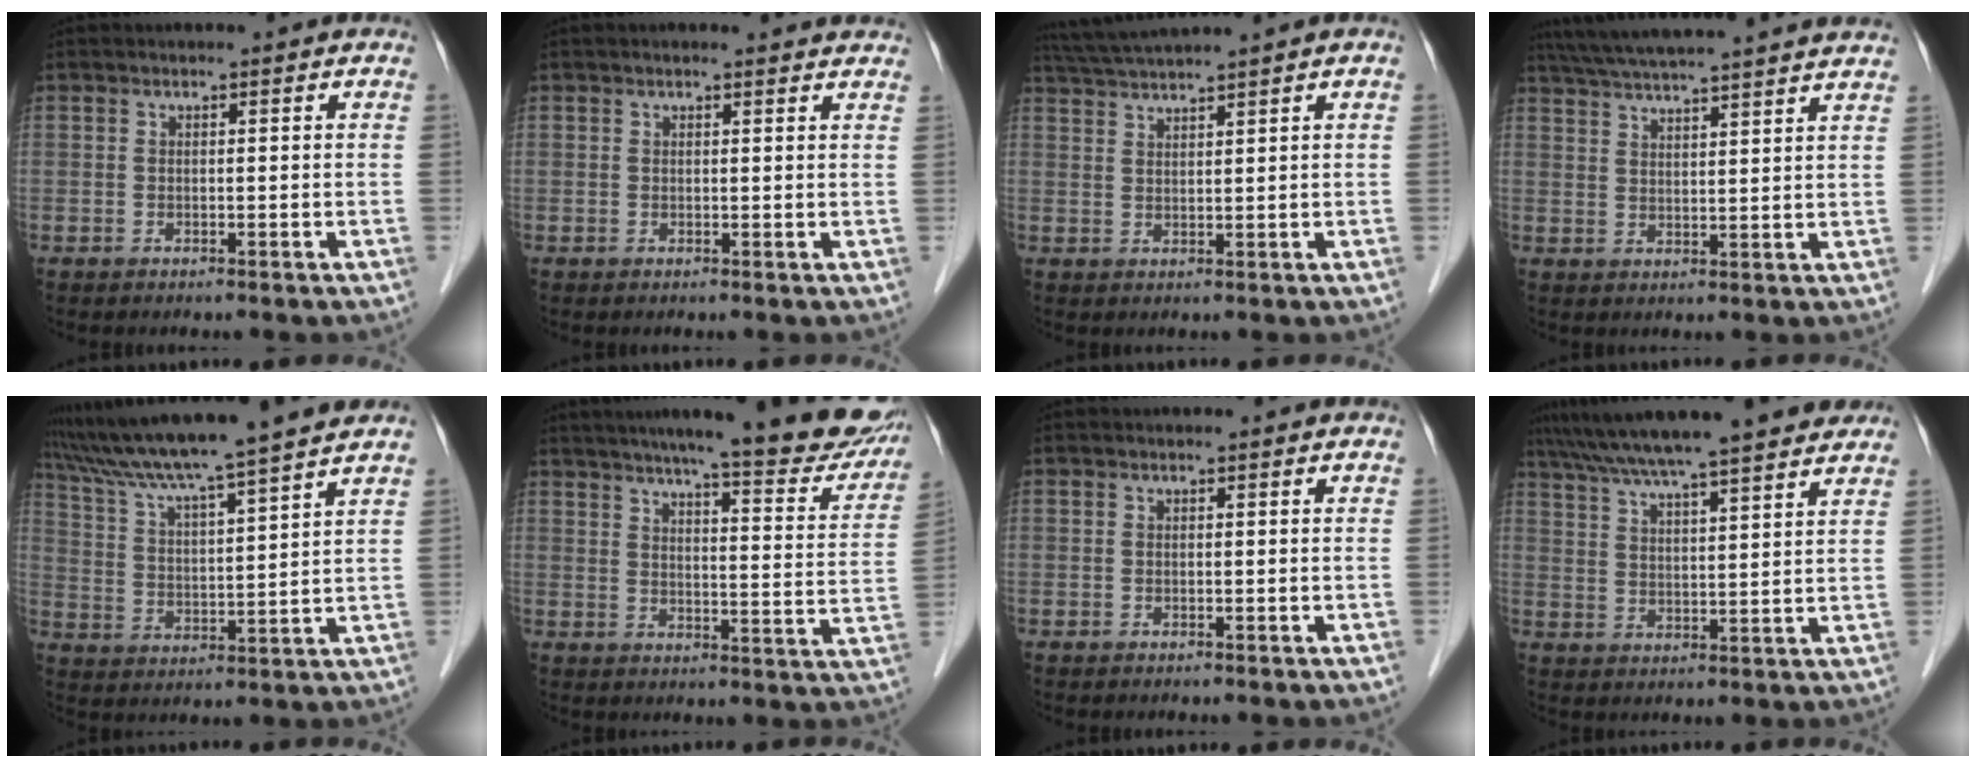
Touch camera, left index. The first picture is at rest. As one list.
[{"total": 5.1, "force": [4.8, 1.0, 1.6], "torque": [-0.014, 0.014, 0.039]}, {"total": 5.5, "force": [4.9, -1.6, 2.0], "torque": [-0.042, 0.020, 0.094]}, {"total": 20.6, "force": [18.6, 0.6, 8.9], "torque": [-0.153, 0.027, 0.253]}, {"total": 16.5, "force": [14.3, -1.3, 8.0], "torque": [-0.147, 0.010, 0.225]}, {"total": 23.2, "force": [19.5, 2.9, 12.2], "torque": [-0.170, -0.030, 0.239]}, {"total": 0.0}, {"total": 20.1, "force": [17.3, 1.5, 10.0], "torque": [-0.171, 0.034, 0.246]}]